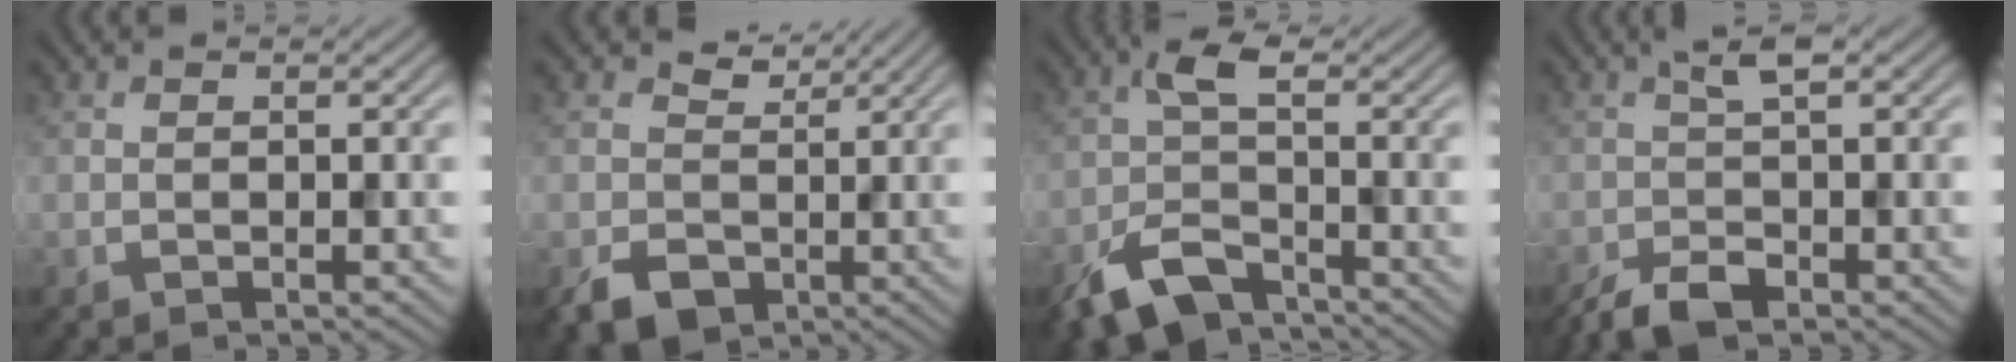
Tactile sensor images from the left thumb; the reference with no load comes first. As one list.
[{"total": 5.4, "force": [0.0, 4.6, 2.9], "torque": [-0.059, -0.017, 0.000]}, {"total": 6.9, "force": [-4.3, 3.0, 4.5], "torque": [-0.088, 0.000, -0.093]}, {"total": 4.0, "force": [-1.8, 1.3, 3.3], "torque": [-0.070, -0.001, -0.041]}]